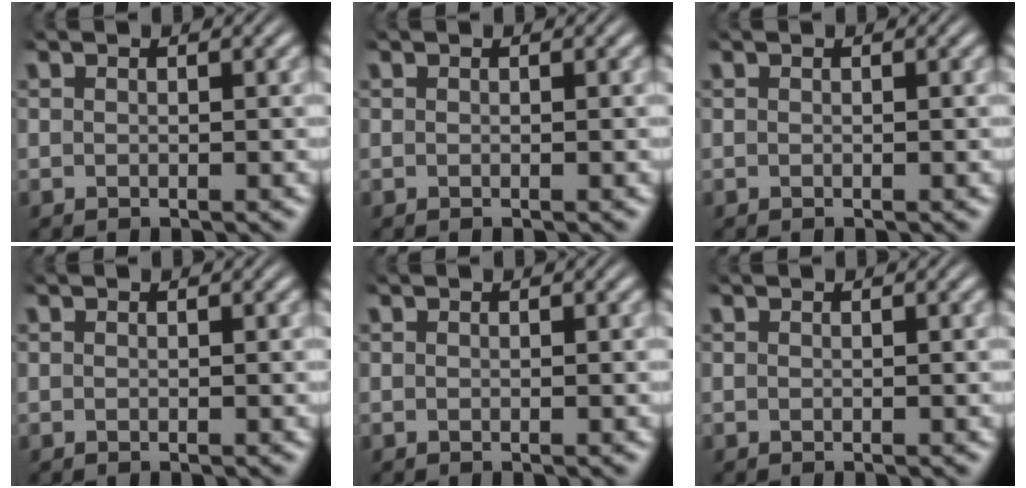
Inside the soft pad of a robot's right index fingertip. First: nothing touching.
{"total": 0.0}
{"total": 0.0}
{"total": 0.0}
{"total": 0.0}
{"total": 0.0}